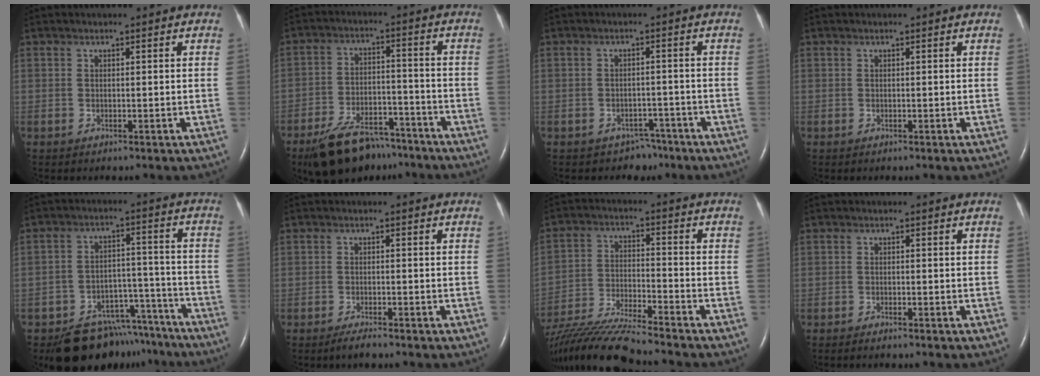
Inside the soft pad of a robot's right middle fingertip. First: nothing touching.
{"total": 12.6, "force": [-10.0, 5.1, 5.8], "torque": [-0.100, 0.005, -0.162]}
{"total": 3.5, "force": [-2.7, 2.3, -0.2], "torque": [0.004, 0.014, -0.033]}
{"total": 0.0}
{"total": 14.0, "force": [-11.8, 6.6, 3.5], "torque": [-0.032, 0.038, -0.165]}
{"total": 2.1, "force": [-1.8, 0.1, 1.2], "torque": [-0.032, -0.006, -0.032]}
{"total": 15.3, "force": [-13.9, -0.4, 6.5], "torque": [-0.128, -0.021, -0.249]}
{"total": 1.6, "force": [-1.4, 0.0, 0.9], "torque": [-0.017, -0.002, -0.019]}